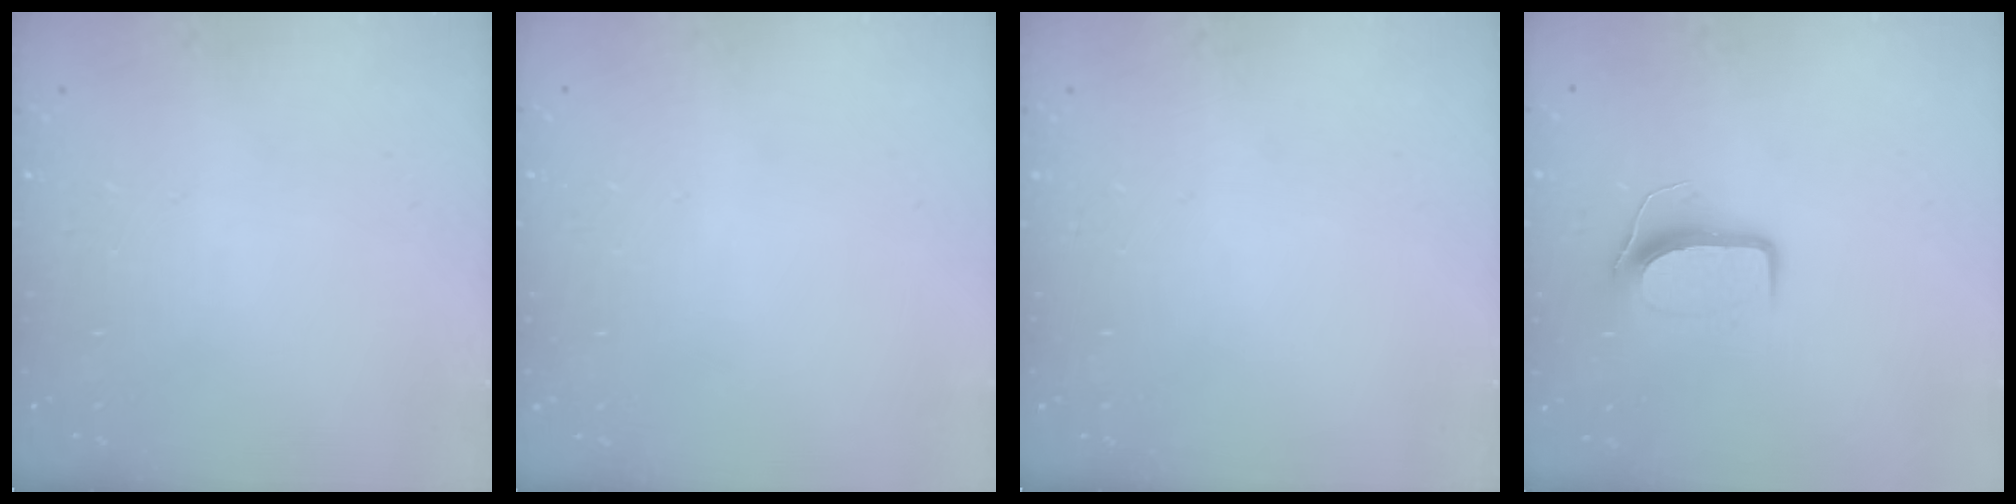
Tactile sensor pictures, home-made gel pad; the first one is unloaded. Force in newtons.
{"total": 0.0}
{"total": 0.0}
{"total": 8.7, "press": 8.7, "slide": 0.7}